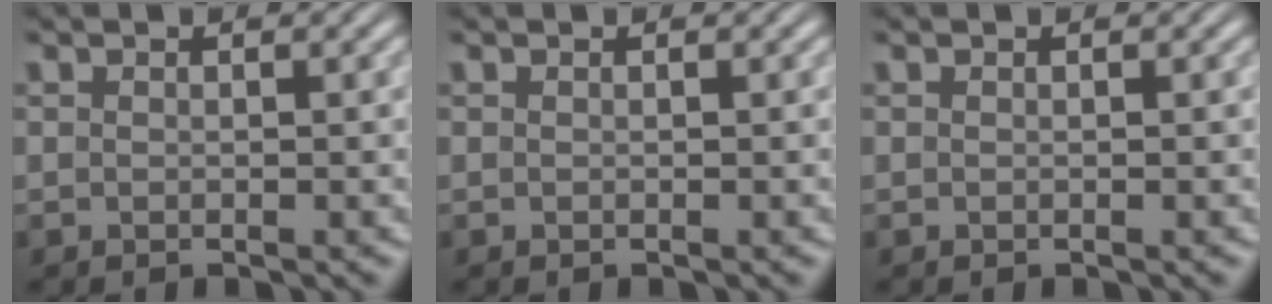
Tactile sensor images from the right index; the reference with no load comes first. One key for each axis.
{"total": 0.0}
{"total": 0.0}